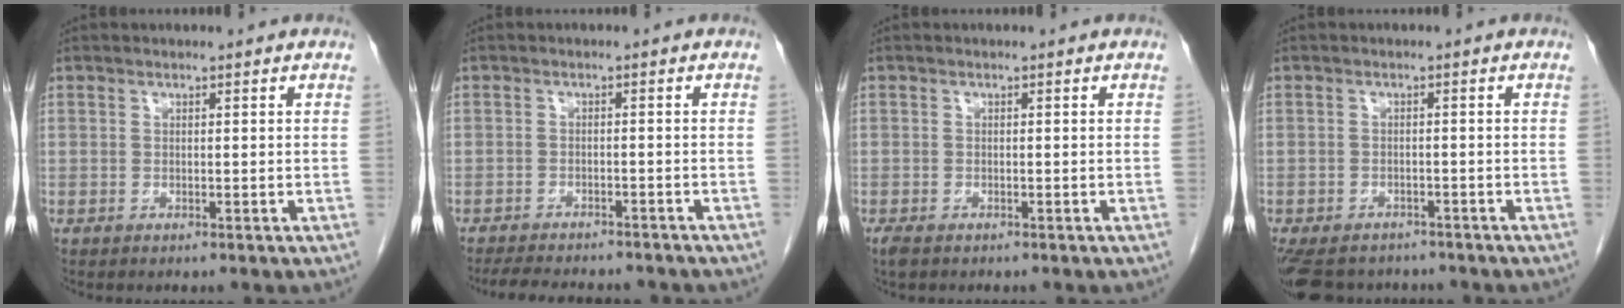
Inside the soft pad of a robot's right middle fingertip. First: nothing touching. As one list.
[{"total": 11.1, "force": [-9.9, 2.7, 4.3], "torque": [-0.070, -0.005, -0.125]}, {"total": 1.8, "force": [-1.2, 0.9, 0.9], "torque": [-0.022, -0.004, -0.015]}, {"total": 11.3, "force": [-9.0, 5.7, 3.8], "torque": [-0.096, -0.010, -0.112]}]